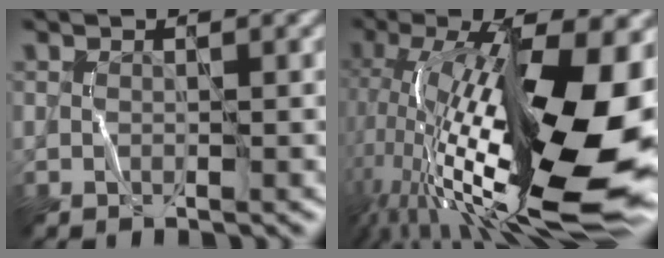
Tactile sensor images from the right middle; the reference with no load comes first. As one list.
[{"total": 17.4, "force": [-1.3, 6.6, 16.0], "torque": [-0.275, 0.009, -0.020]}]